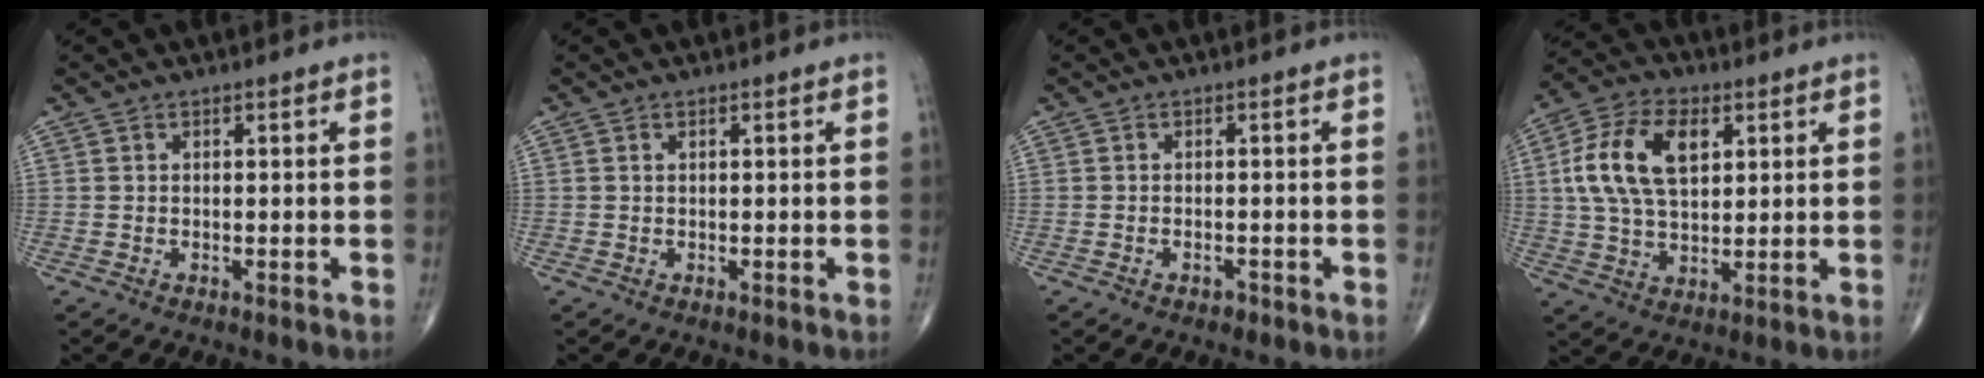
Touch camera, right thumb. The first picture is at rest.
{"total": 0.0}
{"total": 1.1, "force": [-0.7, 0.6, 0.5], "torque": [-0.009, 0.003, -0.010]}
{"total": 14.3, "force": [3.7, 8.3, 11.0], "torque": [-0.206, 0.005, 0.068]}